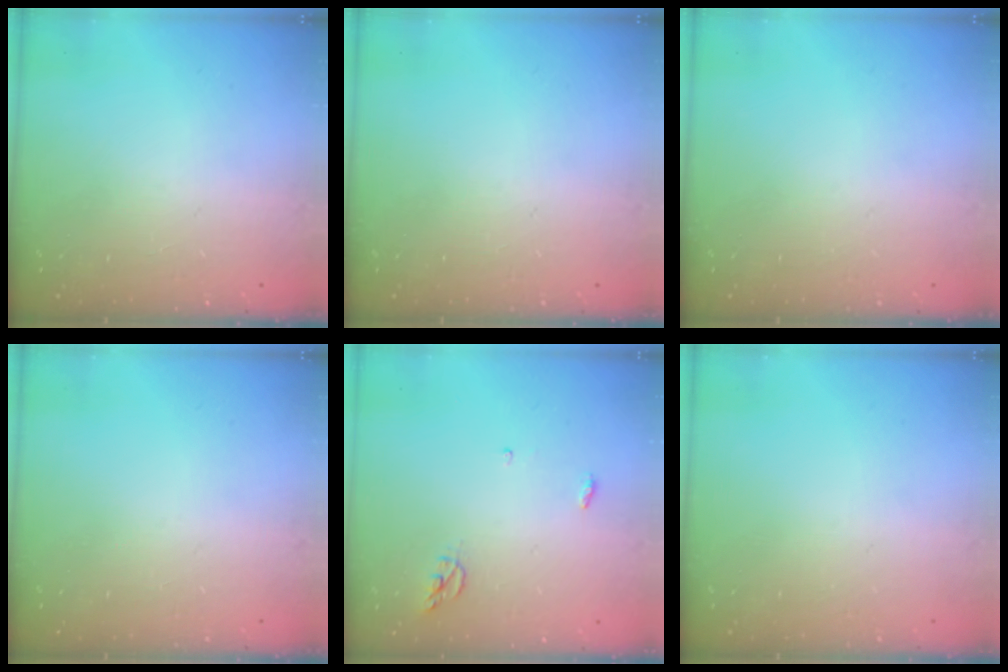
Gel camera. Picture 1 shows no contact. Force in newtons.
{"total": 0.0}
{"total": 0.0}
{"total": 0.0}
{"total": 4.3, "press": 4.3, "slide": 0.3}
{"total": 0.0}